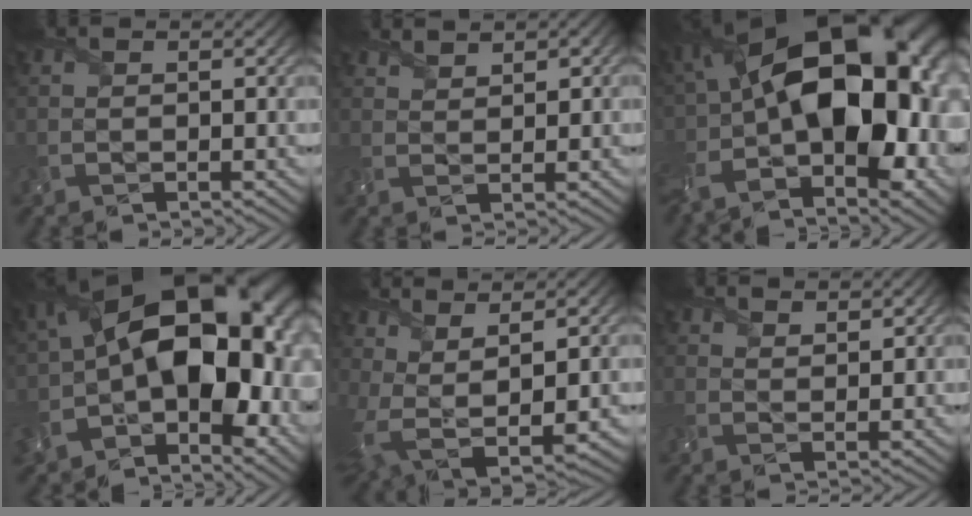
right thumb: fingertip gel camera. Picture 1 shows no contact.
{"total": 2.6, "force": [2.4, 0.7, 1.0], "torque": [-0.021, 0.005, 0.049]}
{"total": 20.8, "force": [-0.5, 11.0, 17.7], "torque": [-0.312, -0.029, 0.008]}
{"total": 19.7, "force": [-0.8, 11.9, 15.6], "torque": [-0.284, -0.021, 0.003]}
{"total": 7.7, "force": [2.5, 2.7, 6.7], "torque": [-0.164, -0.011, 0.061]}
{"total": 2.5, "force": [2.4, 0.3, 0.3], "torque": [-0.008, -0.004, 0.052]}